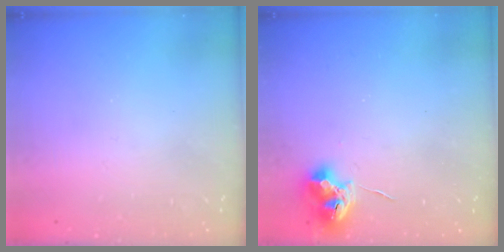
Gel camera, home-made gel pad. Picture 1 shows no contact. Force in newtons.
{"total": 9.9, "press": 9.9, "slide": 0.5}